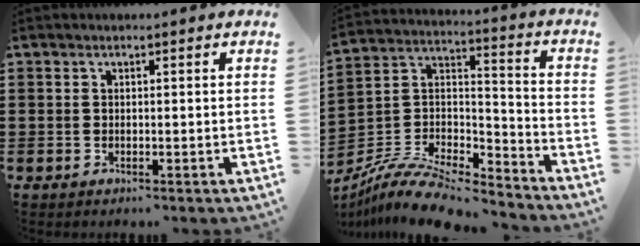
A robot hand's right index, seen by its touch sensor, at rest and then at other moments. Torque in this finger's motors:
{"motor_torque": [-1.23, 0.91, -0.16, -0.21]}